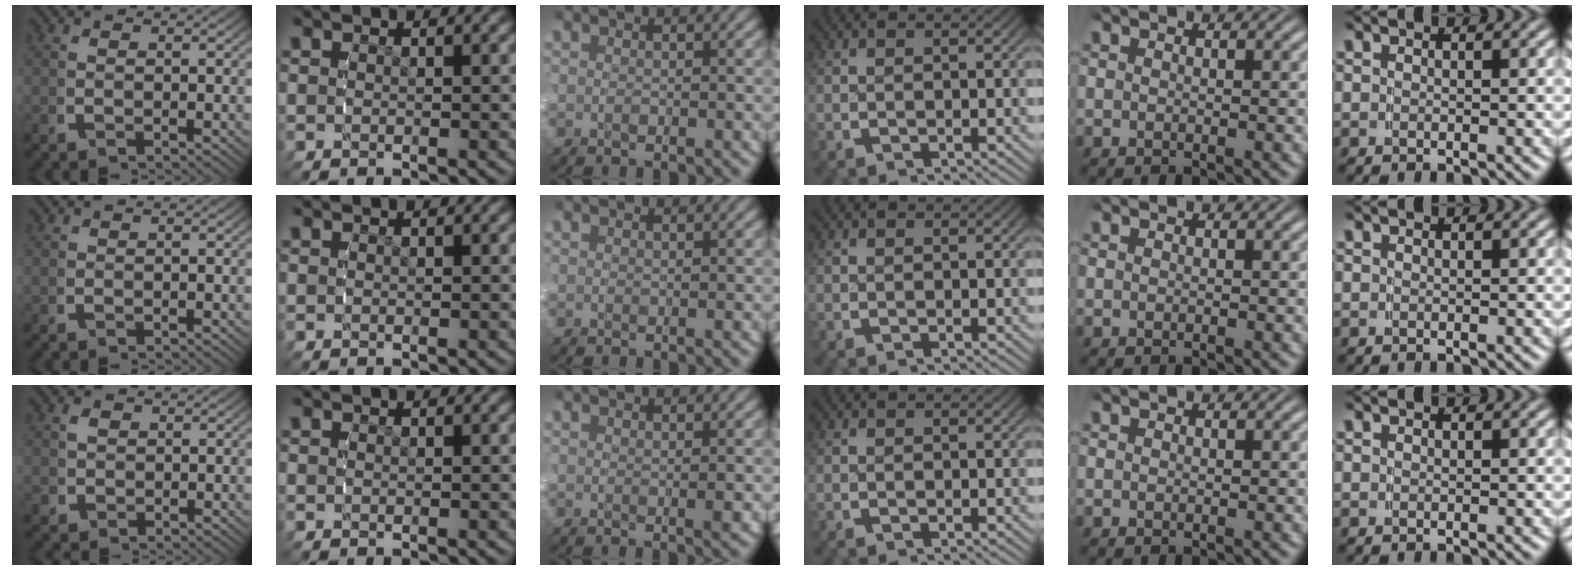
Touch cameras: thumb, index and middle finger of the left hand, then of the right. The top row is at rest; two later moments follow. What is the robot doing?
{"motion": "grasp_and_lifting", "object": "ribbon"}